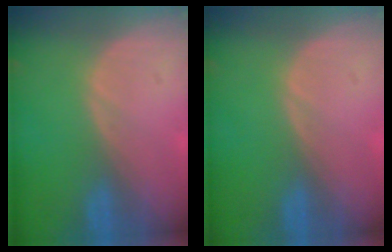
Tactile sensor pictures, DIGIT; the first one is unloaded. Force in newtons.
{"total": 0.0}